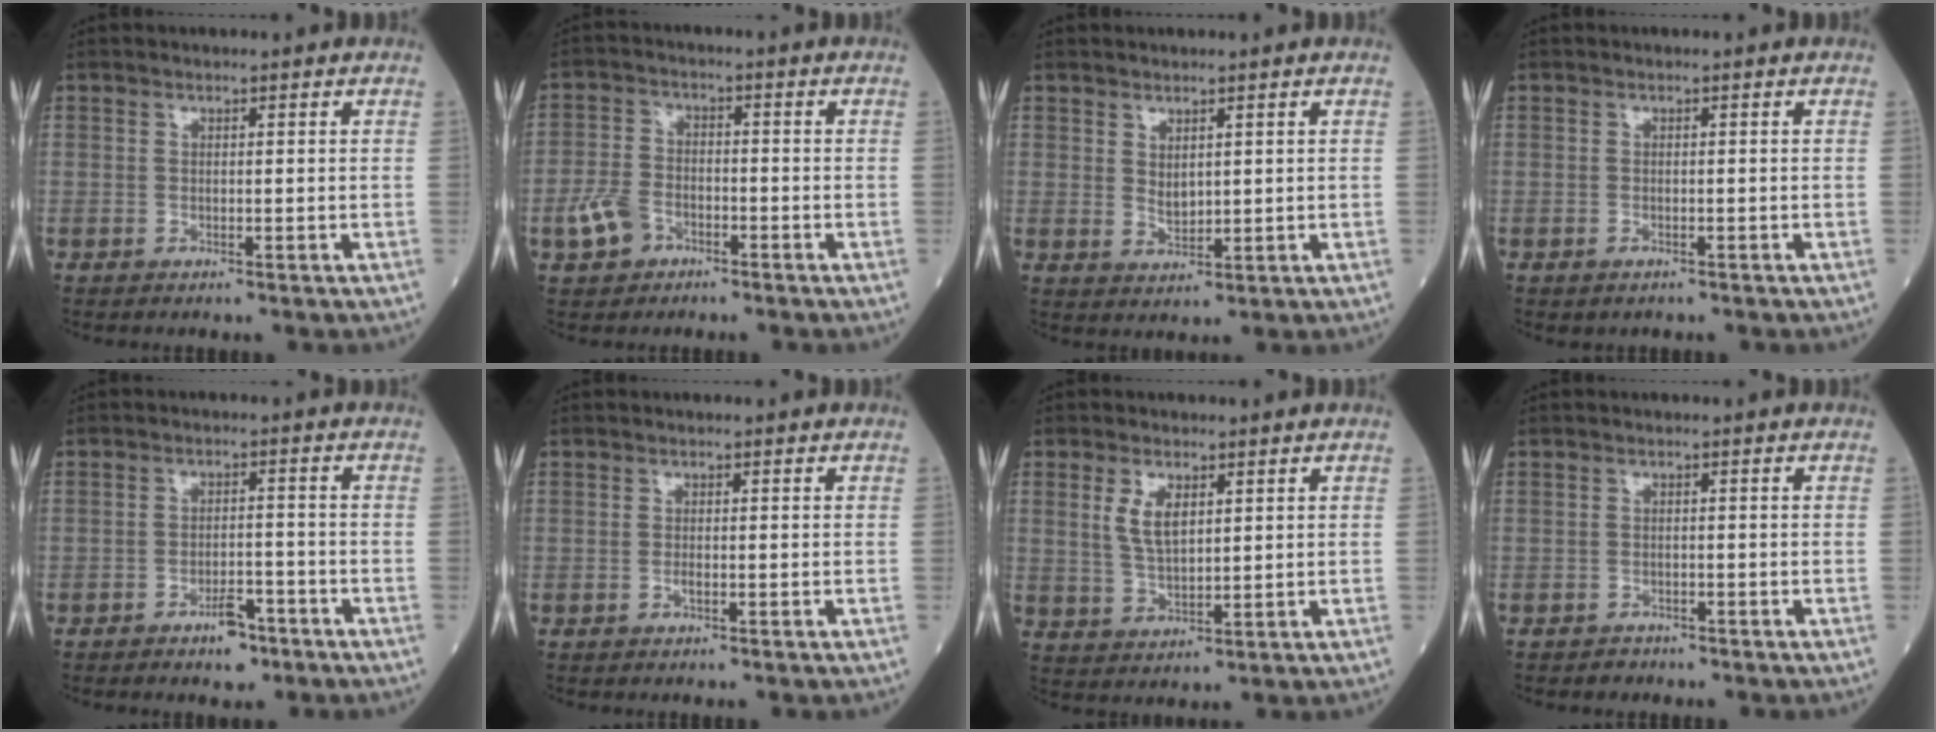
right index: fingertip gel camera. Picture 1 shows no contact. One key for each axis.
{"total": 5.6, "fx": -3.1, "fy": 3.6, "fz": 2.9, "tx": -0.073, "ty": 0.010, "tz": -0.057}
{"total": 2.4, "fx": 0.9, "fy": 1.3, "fz": 1.8, "tx": -0.034, "ty": -0.005, "tz": 0.023}
{"total": 0.7, "fx": -0.5, "fy": 0.4, "fz": 0.3, "tx": -0.009, "ty": -0.001, "tz": -0.005}
{"total": 4.2, "fx": -2.9, "fy": 1.7, "fz": 2.5, "tx": -0.039, "ty": 0.005, "tz": -0.042}
{"total": 0.6, "fx": -0.3, "fy": 0.1, "fz": 0.6, "tx": -0.013, "ty": 0.000, "tz": -0.005}
{"total": 5.1, "fx": 1.9, "fy": 2.2, "fz": 4.2, "tx": -0.088, "ty": 0.001, "tz": 0.041}
{"total": 1.3, "fx": -1.1, "fy": 0.7, "fz": -0.1, "tx": -0.005, "ty": 0.002, "tz": -0.020}